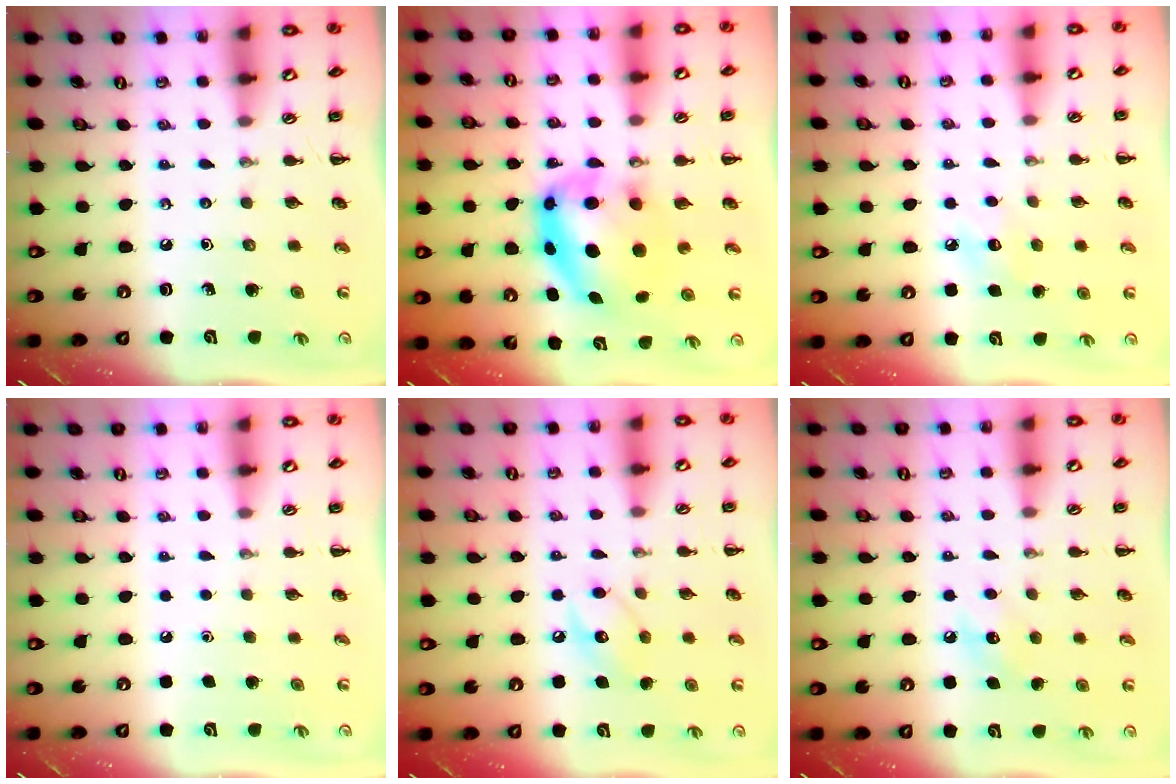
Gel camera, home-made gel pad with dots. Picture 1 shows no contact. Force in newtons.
{"total": 7.9, "press": 7.7, "slide": 1.7}
{"total": 7.6, "press": 7.4, "slide": 1.5}
{"total": 1.7, "press": 1.7, "slide": 0.1}
{"total": 8.9, "press": 8.9, "slide": 1.0}
{"total": 8.0, "press": 7.7, "slide": 2.2}